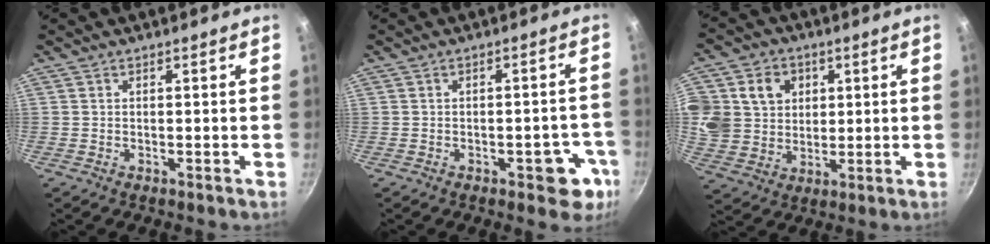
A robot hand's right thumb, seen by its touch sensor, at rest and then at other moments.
{"total": 7.2, "force": [-3.3, 3.5, 5.4], "torque": [-0.023, 0.019, -0.036]}
{"total": 16.1, "force": [4.2, 14.2, 6.5], "torque": [-0.130, 0.003, 0.080]}